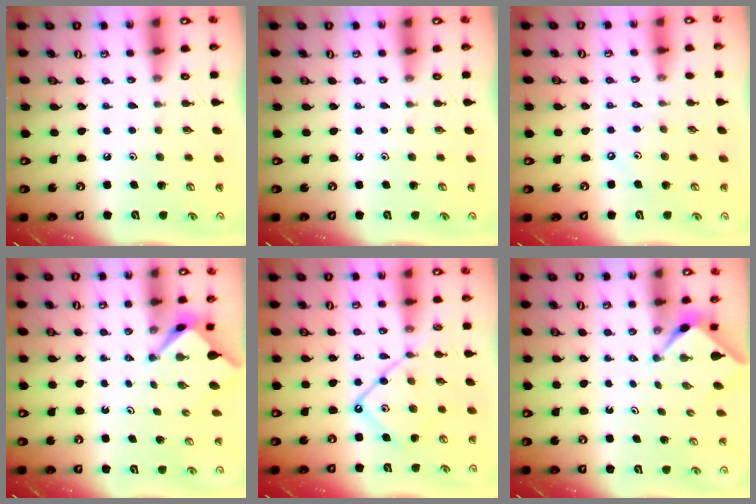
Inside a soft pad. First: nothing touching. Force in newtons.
{"total": 0.0}
{"total": 2.6, "press": 2.6, "slide": 0.3}
{"total": 2.7, "press": 2.7, "slide": 0.3}
{"total": 12.4, "press": 12.4, "slide": 1.3}
{"total": 2.3, "press": 2.3, "slide": 0.3}